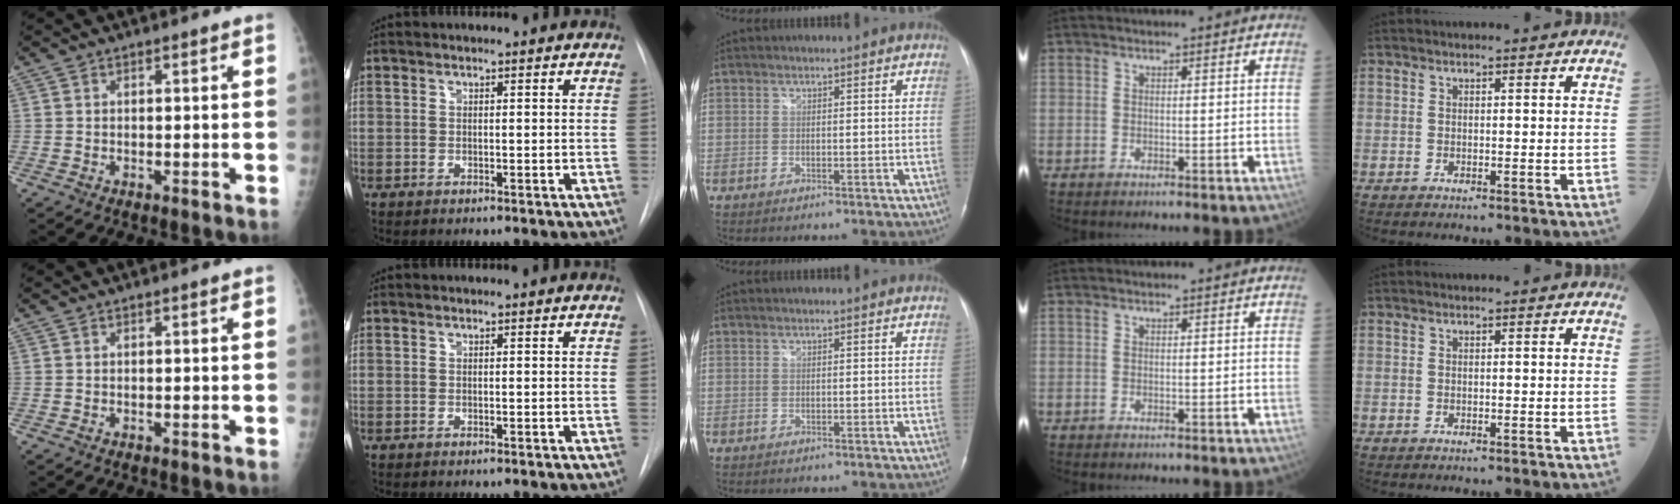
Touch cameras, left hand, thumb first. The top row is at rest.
{}